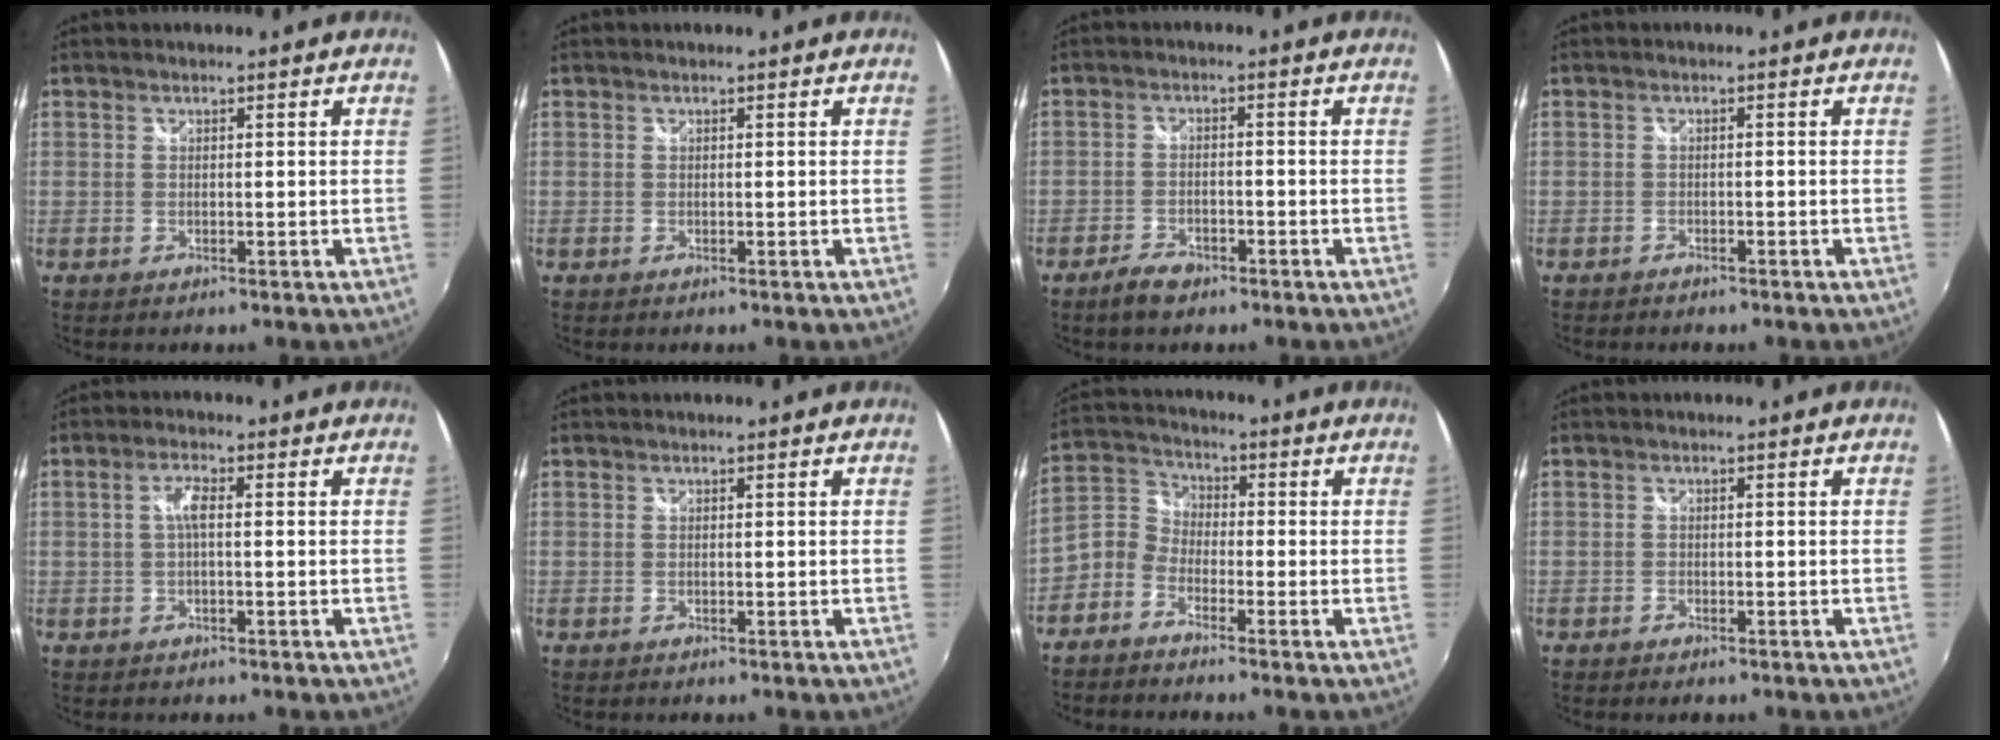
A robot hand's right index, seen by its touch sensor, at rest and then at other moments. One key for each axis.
{"total": 0.0}
{"total": 4.6, "fx": -3.4, "fy": 2.0, "fz": 2.2, "tx": -0.059, "ty": -0.001, "tz": -0.061}
{"total": 1.8, "fx": -1.5, "fy": 0.7, "fz": 0.4, "tx": -0.013, "ty": -0.006, "tz": -0.026}
{"total": 2.7, "fx": -0.1, "fy": 0.6, "fz": 2.7, "tx": -0.054, "ty": 0.006, "tz": -0.001}
{"total": 0.0}
{"total": 5.7, "fx": -3.1, "fy": 4.1, "fz": 2.5, "tx": -0.068, "ty": 0.019, "tz": -0.078}
{"total": 1.6, "fx": -1.2, "fy": 0.8, "fz": 0.6, "tx": -0.016, "ty": -0.005, "tz": -0.022}